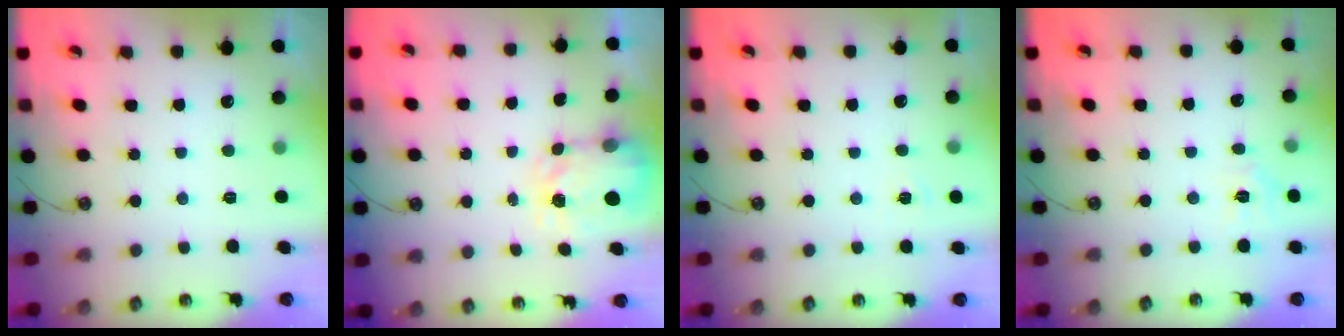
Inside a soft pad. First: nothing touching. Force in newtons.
{"total": 3.9, "press": 3.8, "slide": 0.5}
{"total": 3.0, "press": 2.9, "slide": 0.4}
{"total": 3.9, "press": 3.9, "slide": 0.2}